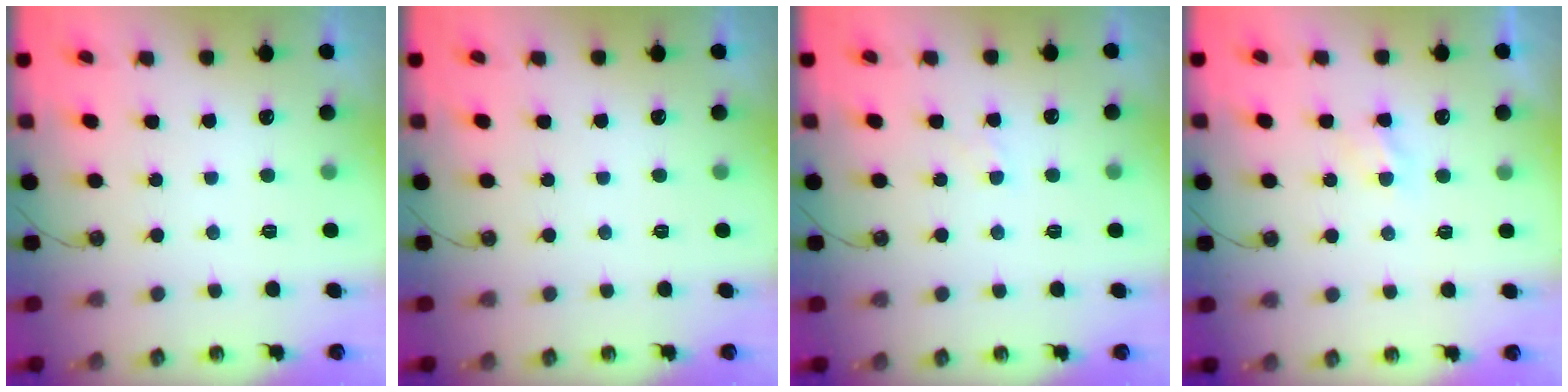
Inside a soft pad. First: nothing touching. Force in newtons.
{"total": 0.0}
{"total": 1.9, "press": 1.9, "slide": 0.4}
{"total": 3.0, "press": 3.0, "slide": 0.5}